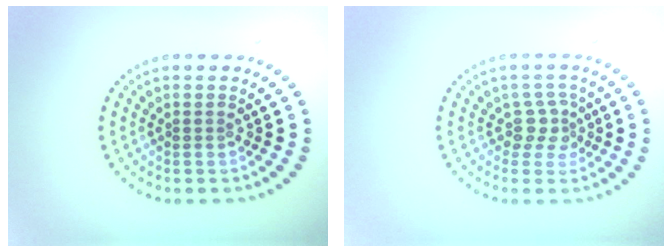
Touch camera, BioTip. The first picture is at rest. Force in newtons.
{"total": 2.3, "press": 1.7, "slide": 1.6}